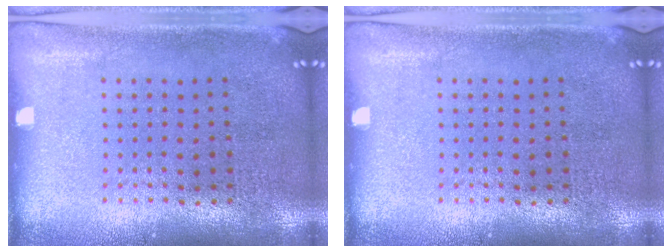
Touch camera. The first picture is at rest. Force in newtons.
{"total": 0.0}